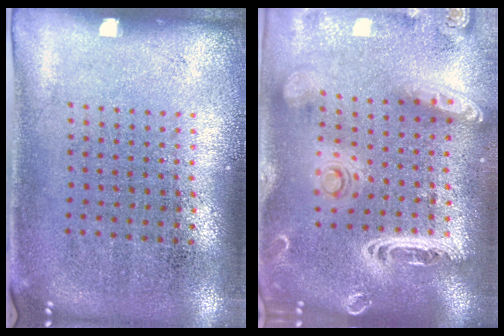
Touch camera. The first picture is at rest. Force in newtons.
{"total": 3.2, "press": 2.7, "slide": 1.8}